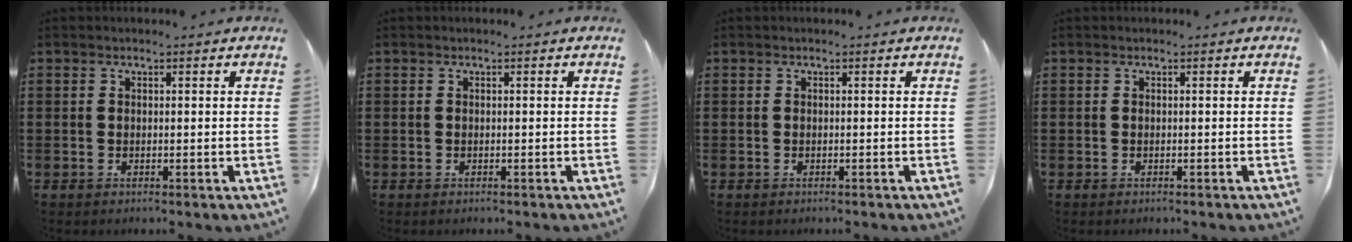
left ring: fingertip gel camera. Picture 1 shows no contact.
{"total": 0.0}
{"total": 0.0}
{"total": 0.0}